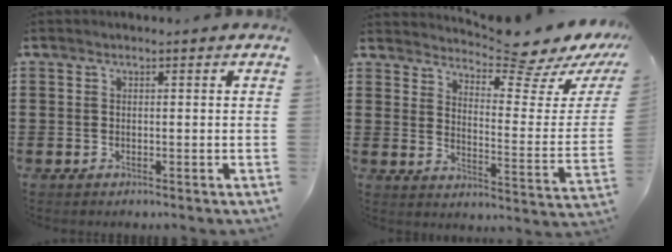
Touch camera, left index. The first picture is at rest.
{"total": 6.6, "force": [6.2, -0.6, 2.3], "torque": [-0.053, -0.061, 0.099]}